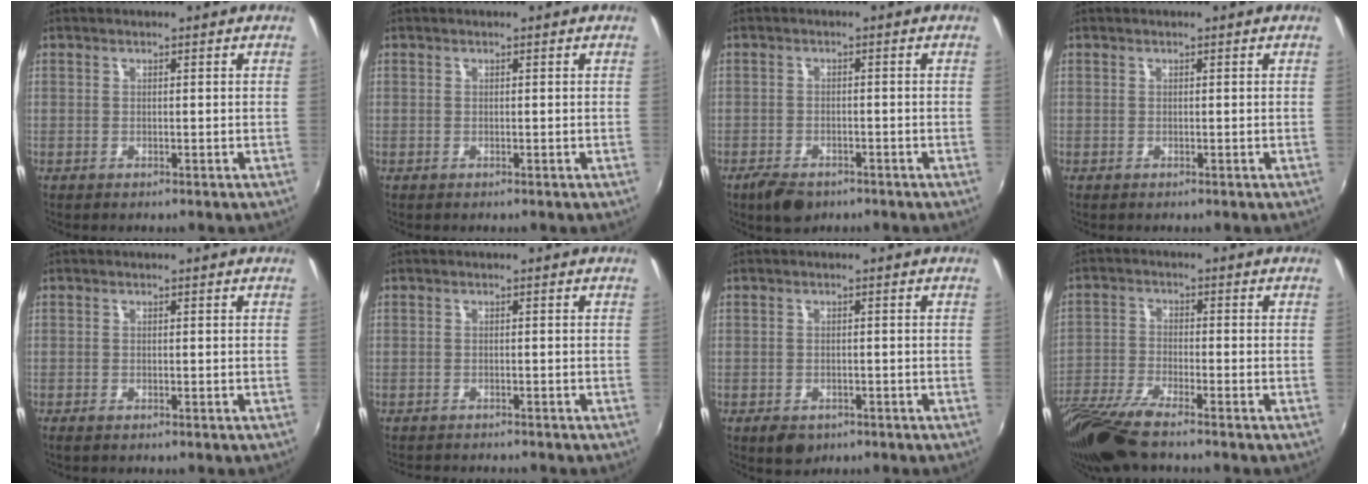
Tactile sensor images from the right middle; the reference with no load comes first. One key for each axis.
{"total": 0.0}
{"total": 5.4, "fx": -3.8, "fy": 2.7, "fz": 2.7, "tx": -0.069, "ty": -0.012, "tz": -0.064}
{"total": 0.0}
{"total": 1.0, "fx": -0.8, "fy": 0.2, "fz": 0.6, "tx": -0.011, "ty": -0.005, "tz": -0.015}
{"total": 3.6, "fx": -3.4, "fy": 0.4, "fz": 1.0, "tx": -0.029, "ty": -0.014, "tz": -0.054}
{"total": 3.7, "fx": -2.2, "fy": 2.4, "fz": 1.8, "tx": -0.038, "ty": -0.009, "tz": -0.032}
{"total": 10.2, "fx": -8.4, "fy": 0.9, "fz": 5.8, "tx": -0.135, "ty": -0.033, "tz": -0.163}